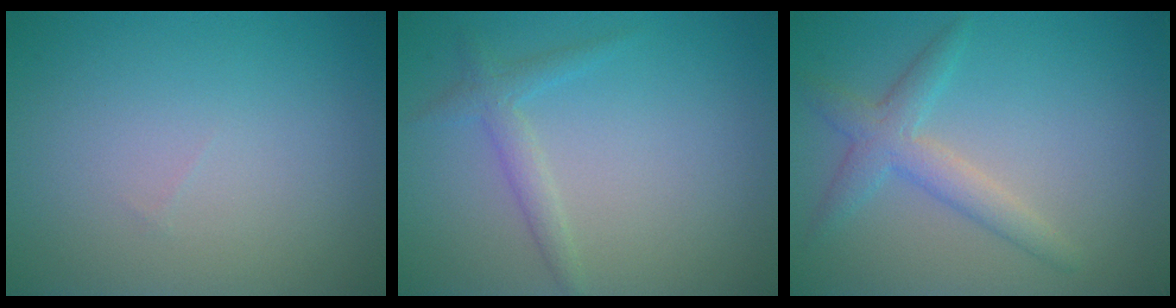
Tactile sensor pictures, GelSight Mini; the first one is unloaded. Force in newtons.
{"total": 1.9, "press": 1.9, "slide": 0.2}
{"total": 3.0, "press": 3.0, "slide": 0.1}